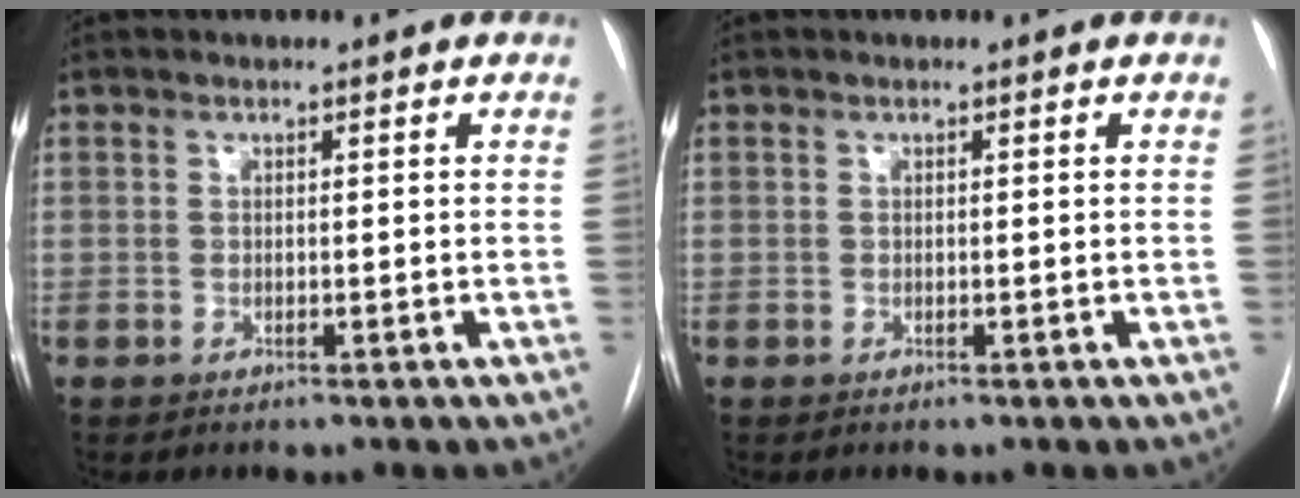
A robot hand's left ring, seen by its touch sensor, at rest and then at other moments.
{"total": 0.0}